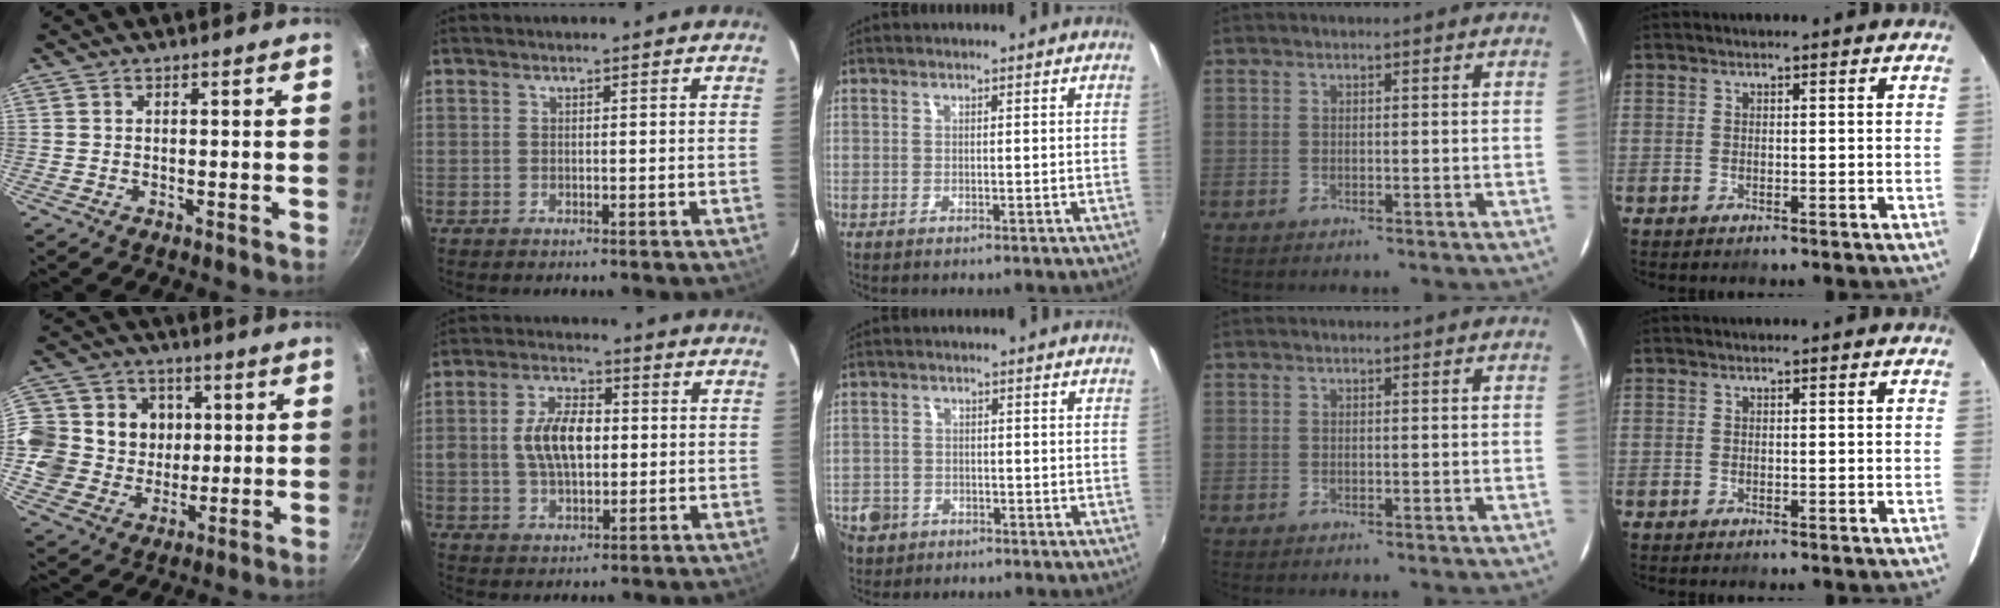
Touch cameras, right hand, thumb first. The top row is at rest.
{"thumb": {"total": 15.9, "force": [2.4, 14.7, 5.8], "torque": [-0.094, 0.006, 0.035]}, "index": {"total": 9.6, "force": [0.3, 5.3, 7.9], "torque": [-0.151, 0.015, 0.008]}, "middle": {"total": 6.6, "force": [-3.4, 5.3, 1.9], "torque": [-0.067, 0.004, -0.055]}}